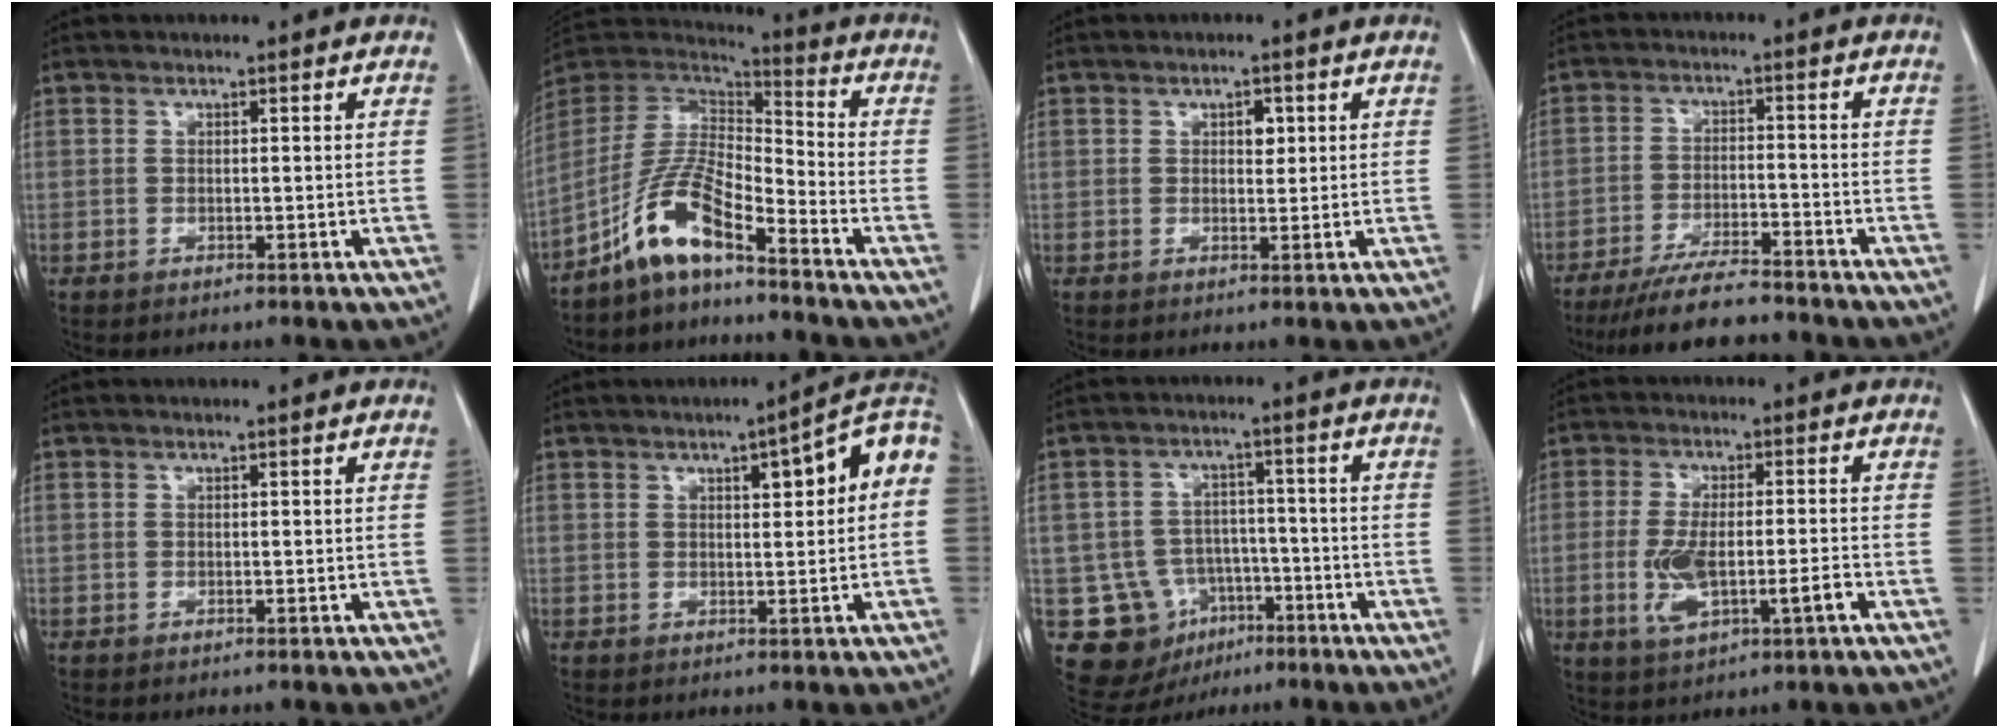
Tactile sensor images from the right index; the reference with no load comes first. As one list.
[{"total": 10.4, "force": [-7.3, 2.0, 7.2], "torque": [-0.161, 0.015, -0.139]}, {"total": 2.1, "force": [0.7, 1.2, 1.5], "torque": [-0.020, 0.000, 0.010]}, {"total": 10.5, "force": [-9.5, 0.9, 4.3], "torque": [-0.068, -0.019, -0.154]}, {"total": 0.0}, {"total": 8.7, "force": [2.0, 1.3, 8.4], "torque": [-0.114, 0.025, 0.021]}, {"total": 10.6, "force": [-4.2, 9.2, 3.2], "torque": [-0.059, 0.023, -0.049]}, {"total": 8.3, "force": [-2.3, 2.2, 7.6], "torque": [-0.154, 0.001, -0.032]}]